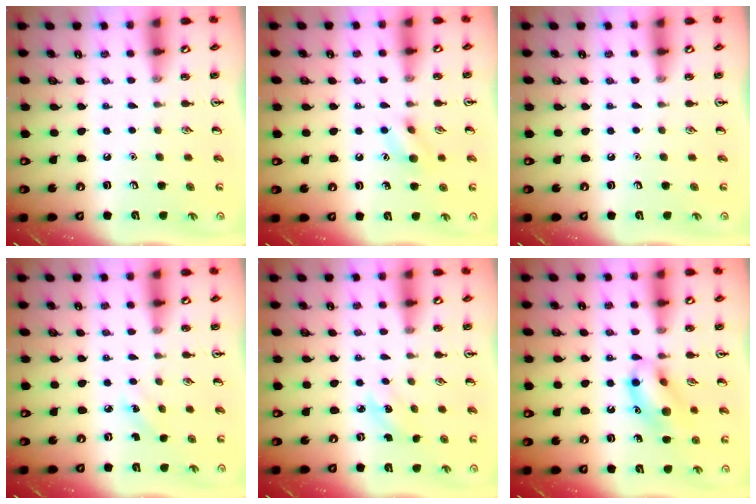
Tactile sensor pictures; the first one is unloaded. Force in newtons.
{"total": 7.7, "press": 7.6, "slide": 1.0}
{"total": 0.0}
{"total": 2.4, "press": 2.3, "slide": 0.9}
{"total": 3.1, "press": 2.9, "slide": 1.2}
{"total": 13.1, "press": 13.1, "slide": 1.1}